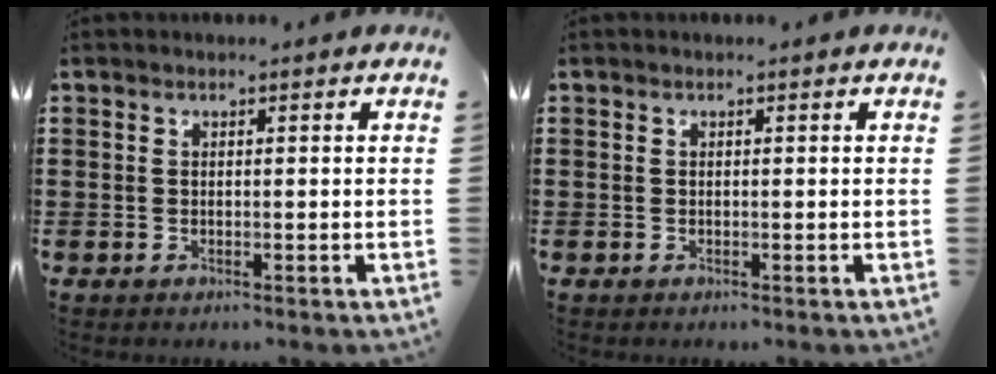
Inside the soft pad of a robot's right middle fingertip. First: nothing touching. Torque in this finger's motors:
{"motor_torque": [-0.46, -0.36, 0.00, 0.01]}